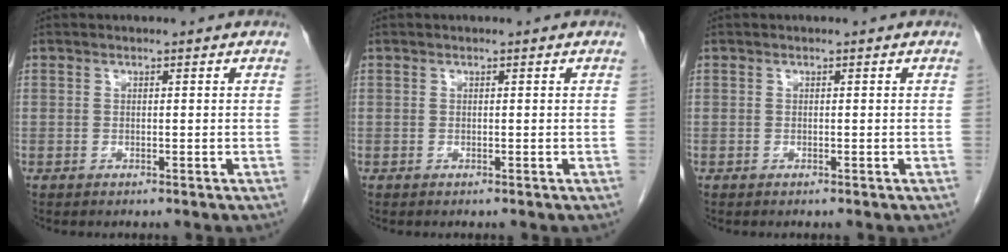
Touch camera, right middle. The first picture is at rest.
{"total": 0.0}
{"total": 0.0}